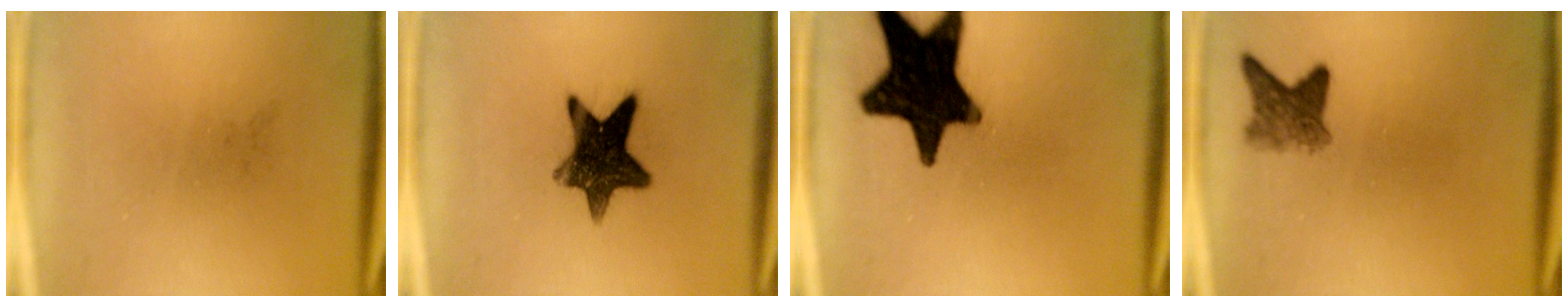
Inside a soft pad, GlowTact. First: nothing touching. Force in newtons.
{"total": 12.3}
{"total": 19.4}
{"total": 3.7}